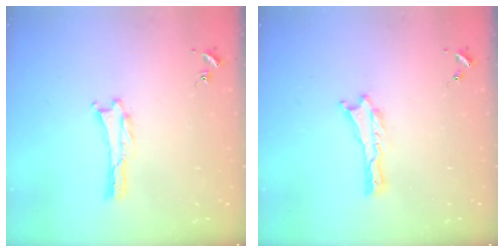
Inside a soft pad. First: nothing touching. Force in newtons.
{"total": 0.0}